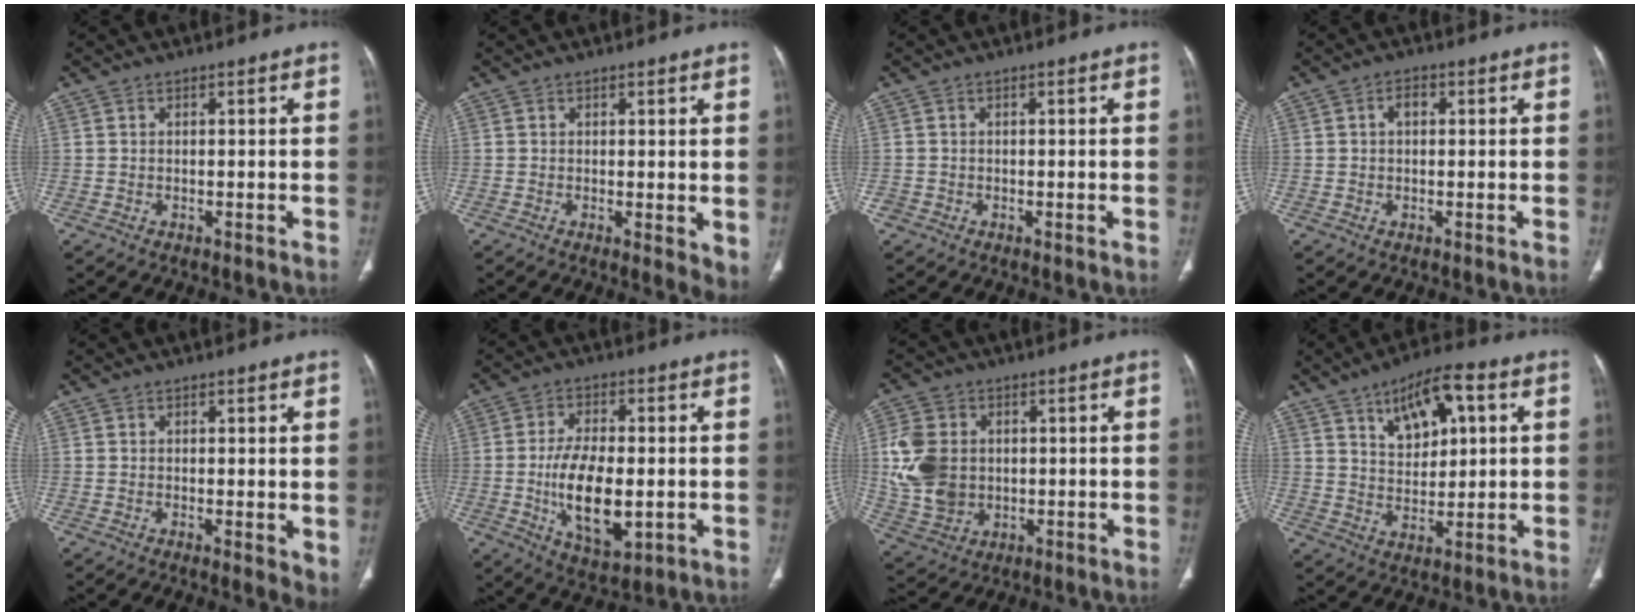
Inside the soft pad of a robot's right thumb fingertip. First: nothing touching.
{"total": 4.1, "force": [0.4, 1.6, 3.7], "torque": [-0.048, -0.014, 0.006]}
{"total": 0.9, "force": [-0.4, 0.8, 0.2], "torque": [0.000, 0.001, -0.009]}
{"total": 2.3, "force": [0.4, 1.6, 1.6], "torque": [-0.021, 0.011, 0.004]}
{"total": 3.7, "force": [0.4, 1.5, 3.3], "torque": [-0.043, -0.013, 0.006]}
{"total": 13.2, "force": [-2.0, 6.4, 11.4], "torque": [-0.193, -0.009, -0.024]}
{"total": 11.8, "force": [0.8, 9.5, 7.1], "torque": [-0.131, 0.000, 0.028]}
{"total": 11.3, "force": [4.7, 5.5, 8.8], "torque": [-0.114, -0.005, 0.078]}